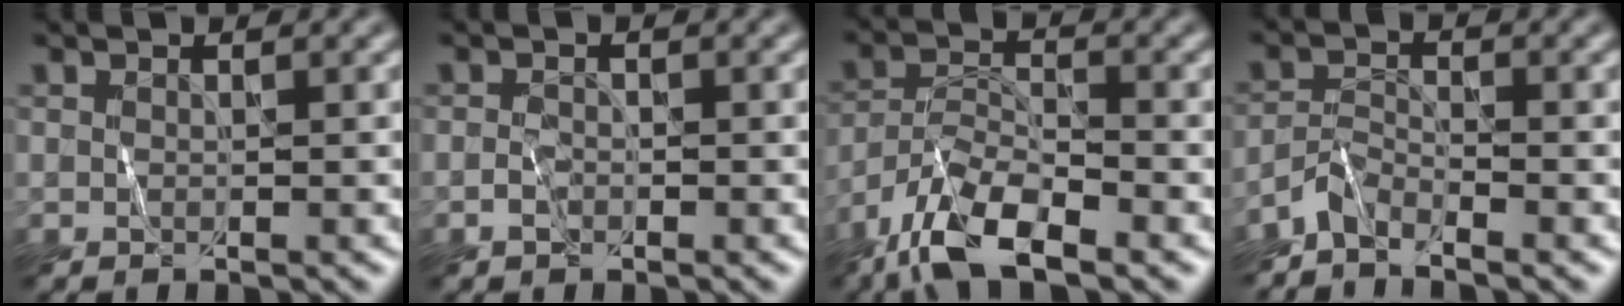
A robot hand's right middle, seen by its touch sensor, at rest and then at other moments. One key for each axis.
{"total": 0.8, "fx": -0.7, "fy": 0.5, "fz": 0.2, "tx": -0.005, "ty": 0.004, "tz": -0.013}
{"total": 7.2, "fx": -5.3, "fy": 2.3, "fz": 4.3, "tx": -0.079, "ty": 0.000, "tz": -0.103}
{"total": 2.4, "fx": -2.3, "fy": 0.3, "fz": 0.6, "tx": -0.014, "ty": 0.005, "tz": -0.052}